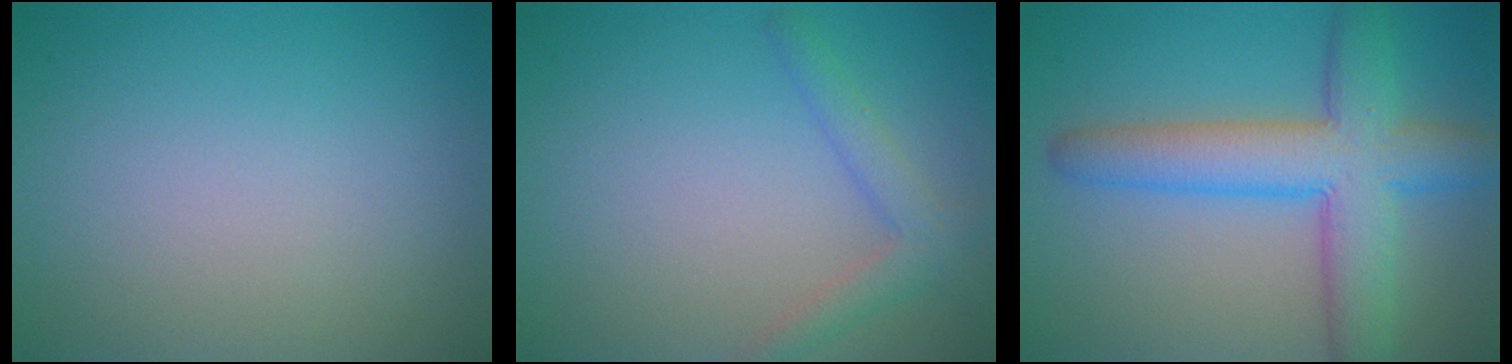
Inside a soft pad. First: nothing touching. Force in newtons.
{"total": 2.3, "press": 2.3, "slide": 0.3}
{"total": 7.7, "press": 7.7, "slide": 0.2}